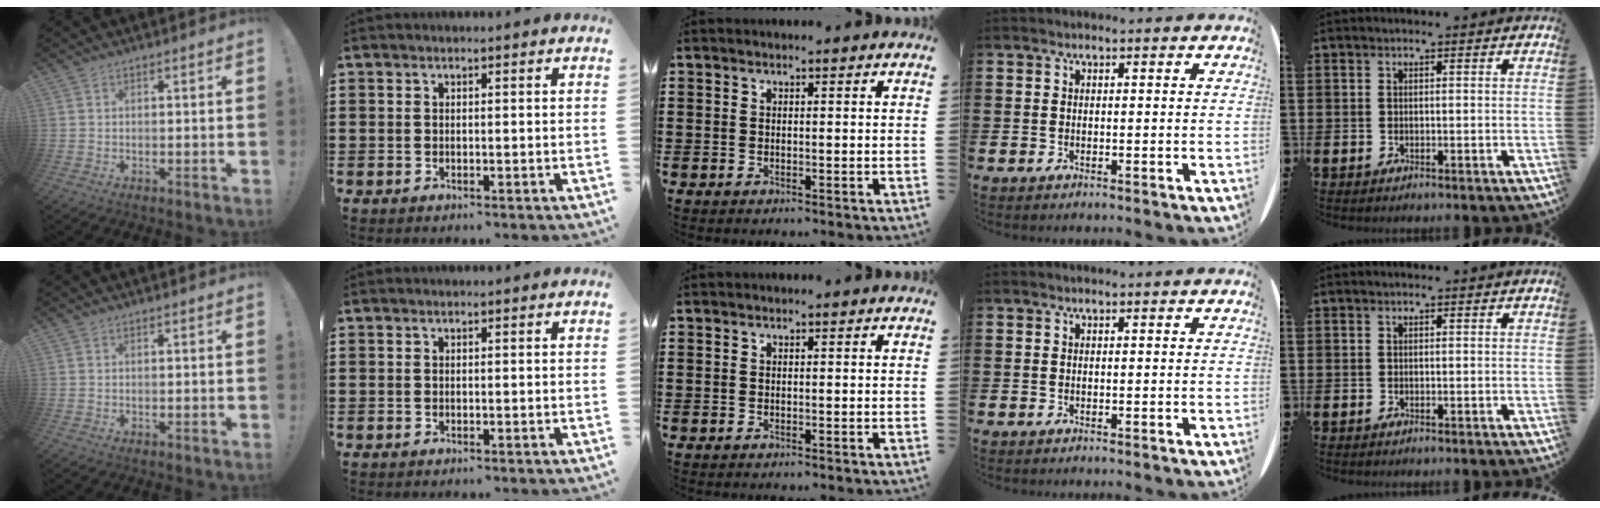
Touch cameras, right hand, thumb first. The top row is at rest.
{}